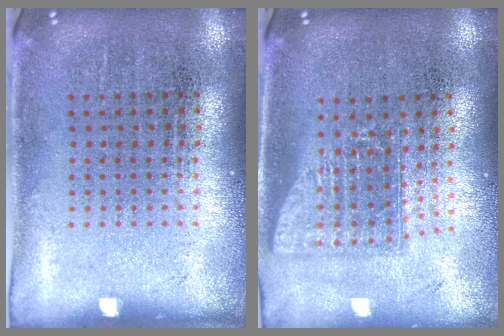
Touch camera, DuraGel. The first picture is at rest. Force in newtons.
{"total": 1.7, "press": 1.3, "slide": 1.0}